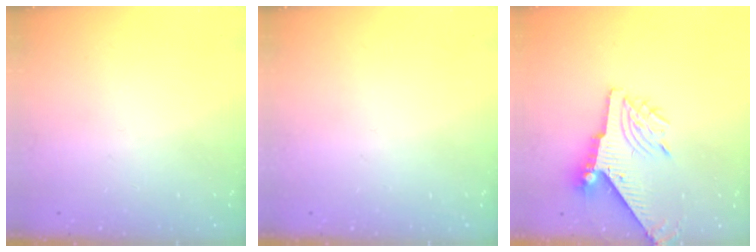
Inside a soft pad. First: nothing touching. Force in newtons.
{"total": 0.0}
{"total": 9.4, "press": 9.4, "slide": 1.2}